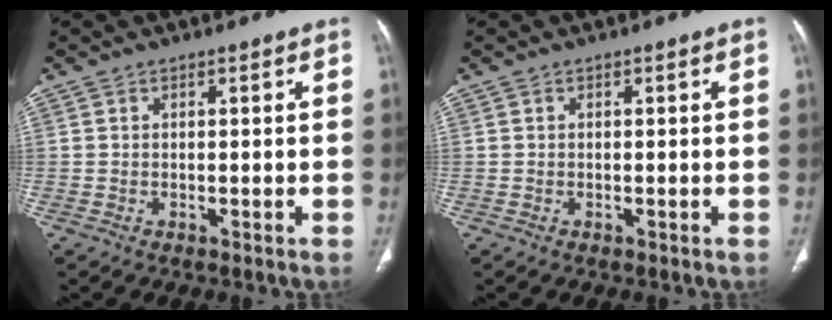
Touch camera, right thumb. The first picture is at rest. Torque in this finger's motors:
{"motor_torque": [-0.19, 0.20, -0.33, 0.32, 0.04]}